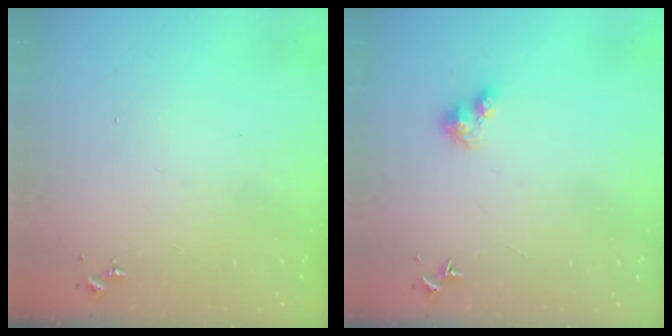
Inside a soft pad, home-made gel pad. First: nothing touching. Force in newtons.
{"total": 4.4, "press": 4.4, "slide": 0.5}